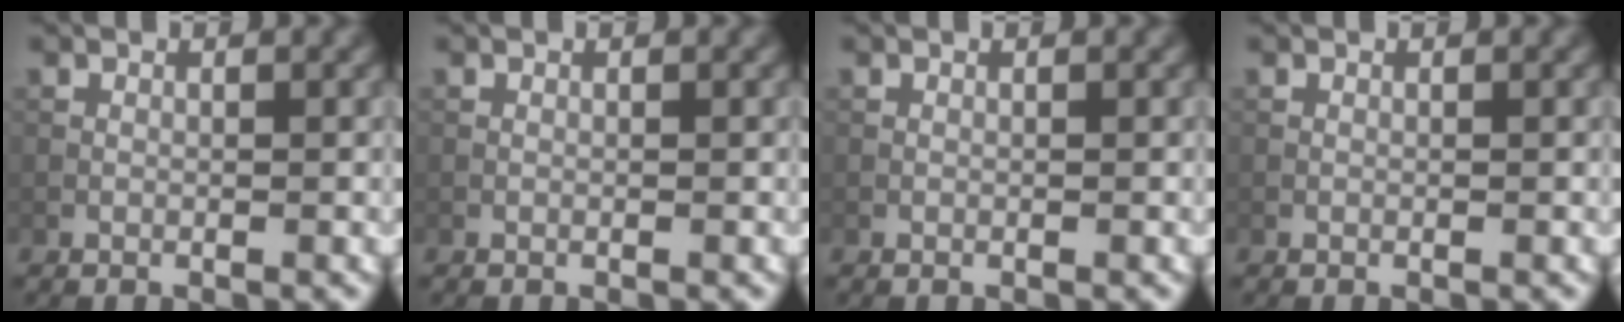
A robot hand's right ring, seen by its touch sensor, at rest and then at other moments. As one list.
[{"total": 0.0}, {"total": 0.0}, {"total": 0.0}]